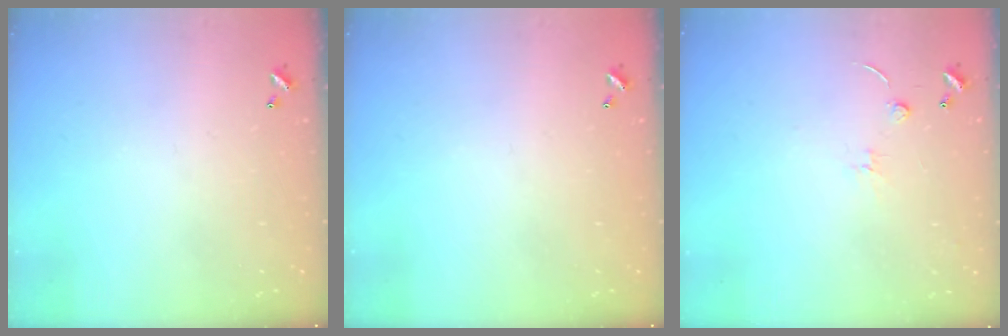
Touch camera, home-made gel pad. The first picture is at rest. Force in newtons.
{"total": 0.0}
{"total": 1.3, "press": 1.2, "slide": 0.5}